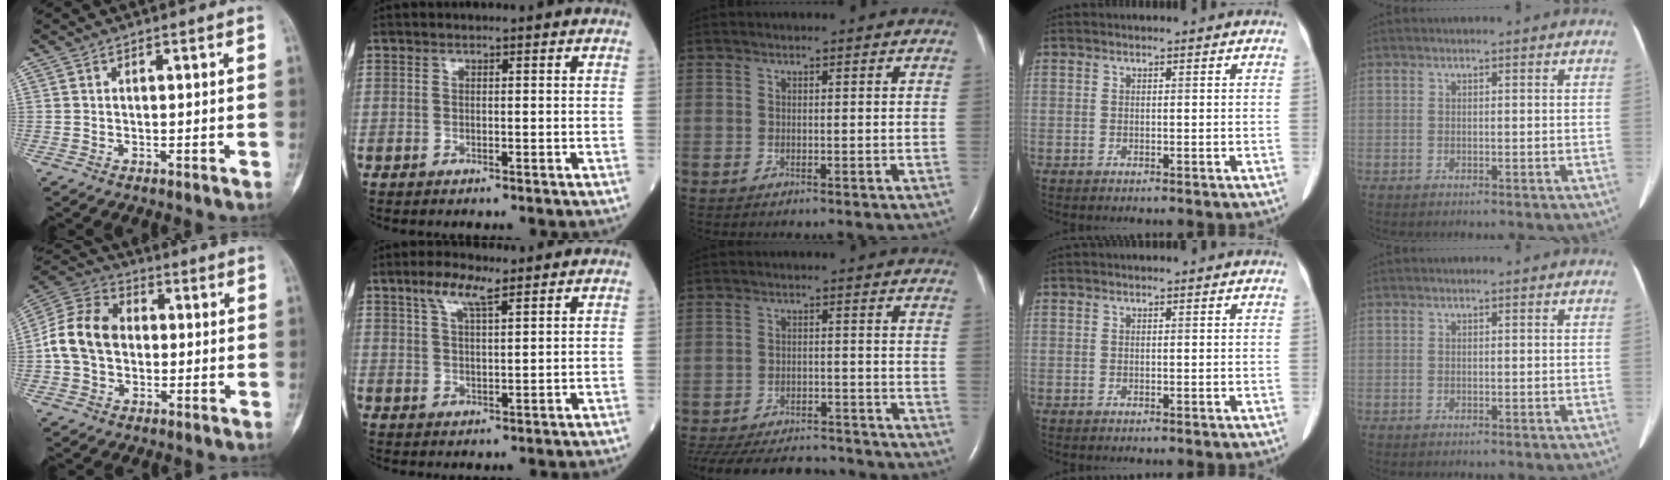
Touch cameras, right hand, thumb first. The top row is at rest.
{"thumb": {"total": 12.0, "force": [-0.2, 9.2, 7.7], "torque": [-0.135, 0.034, -0.013]}, "index": {"total": 5.3, "force": [3.5, 1.0, 3.9], "torque": [-0.082, 0.009, 0.067]}, "middle": {"total": 20.8, "force": [-18.3, 6.3, 7.7], "torque": [-0.202, -0.026, -0.255]}}